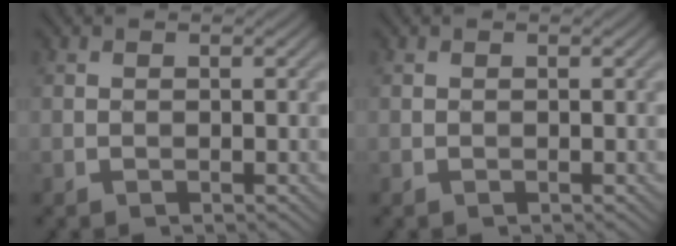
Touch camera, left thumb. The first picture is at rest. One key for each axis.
{"total": 0.0}